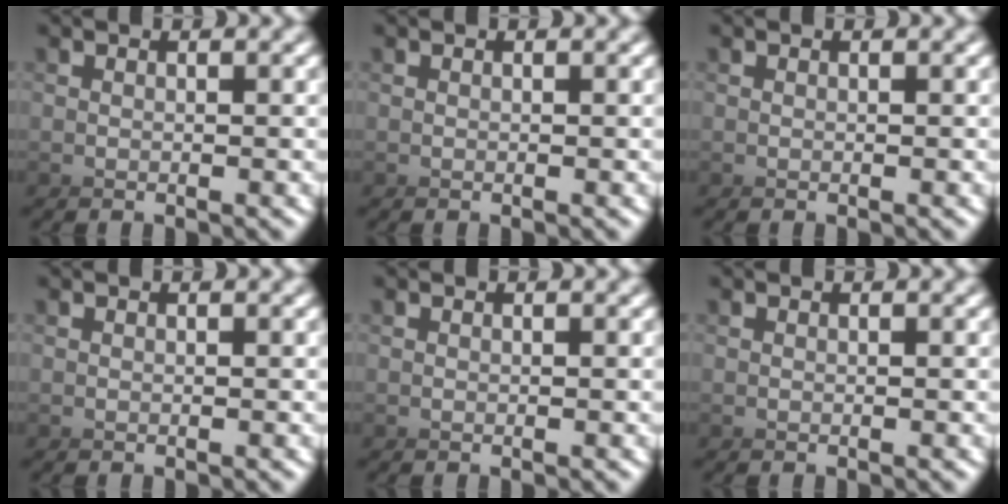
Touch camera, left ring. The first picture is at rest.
{"total": 0.0}
{"total": 0.0}
{"total": 0.0}
{"total": 0.0}
{"total": 0.0}